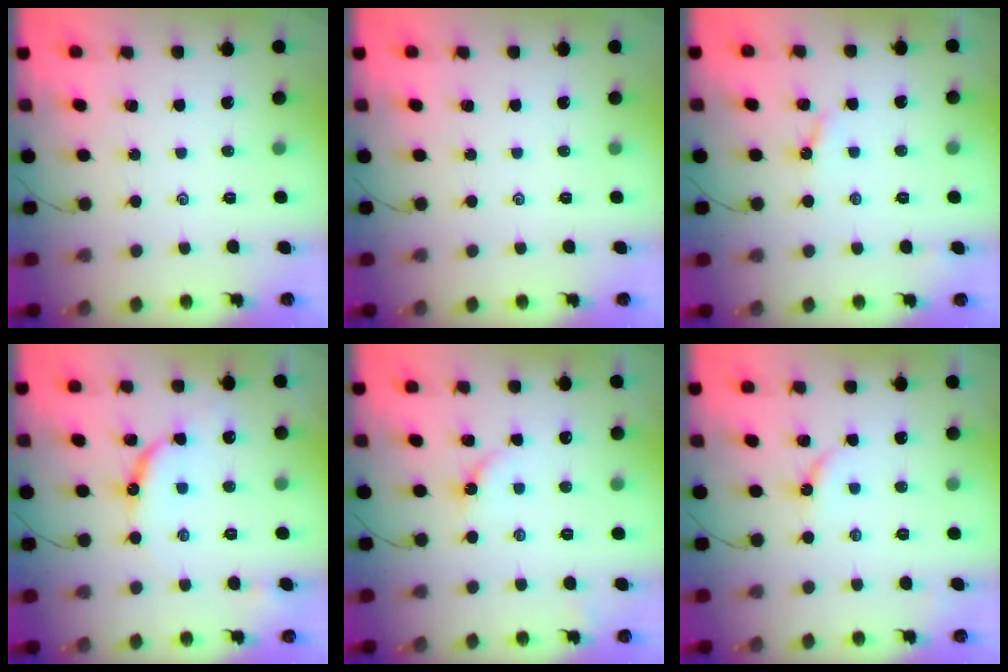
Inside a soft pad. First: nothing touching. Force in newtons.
{"total": 0.0}
{"total": 3.0, "press": 3.0, "slide": 0.3}
{"total": 9.4, "press": 9.4, "slide": 0.9}
{"total": 3.4, "press": 3.4, "slide": 0.5}
{"total": 3.0, "press": 2.9, "slide": 0.5}